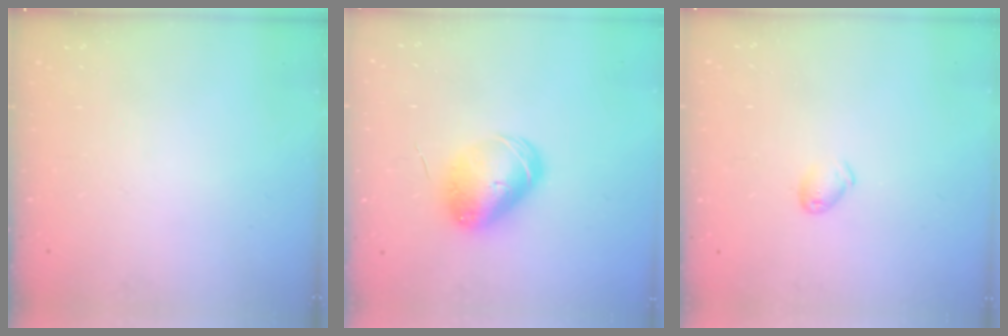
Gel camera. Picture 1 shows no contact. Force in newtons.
{"total": 8.8, "press": 8.7, "slide": 1.5}
{"total": 4.9, "press": 4.9, "slide": 0.7}